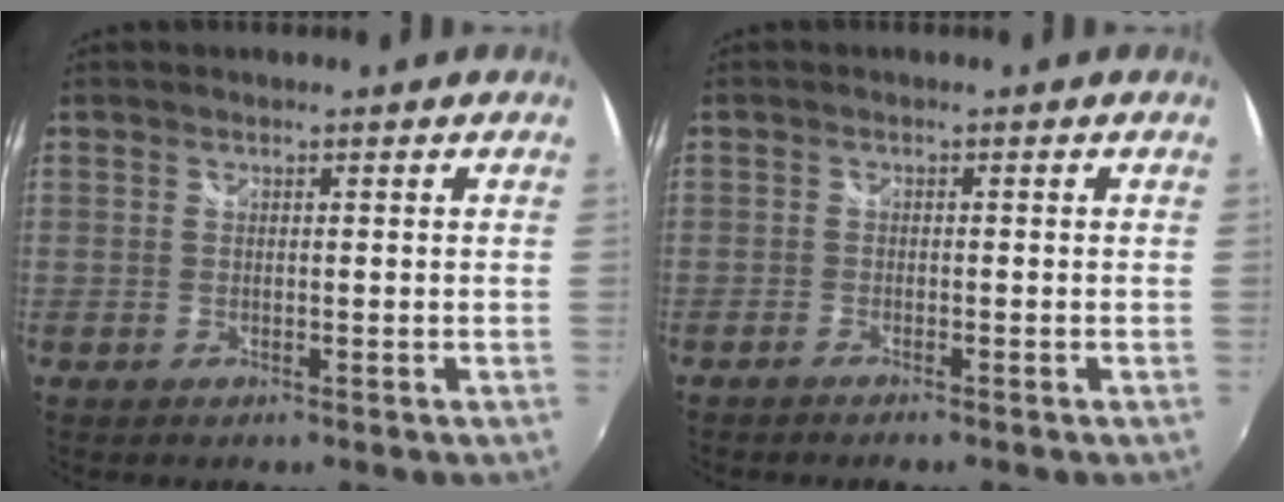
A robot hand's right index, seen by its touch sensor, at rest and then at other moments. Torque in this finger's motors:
{"motor_torque": [0.21, -0.11, 0.01, 0.00]}